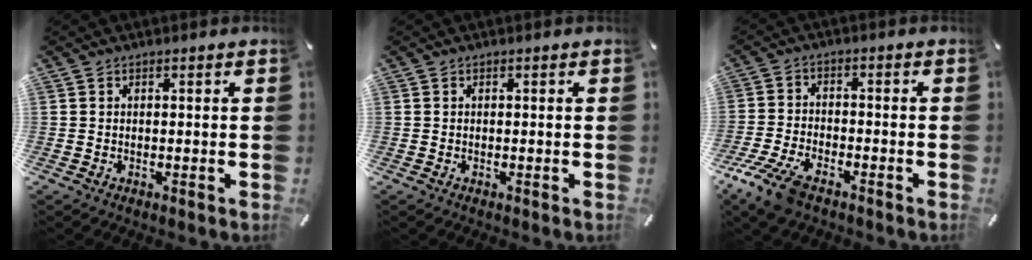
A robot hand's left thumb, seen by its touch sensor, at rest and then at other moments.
{"total": 0.0}
{"total": 8.6, "force": [-5.9, 3.6, 5.1], "torque": [-0.124, 0.012, -0.116]}